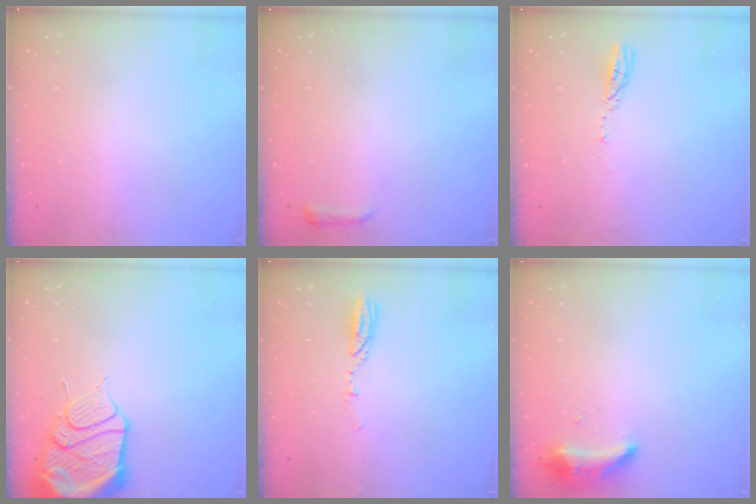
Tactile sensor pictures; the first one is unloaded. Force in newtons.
{"total": 3.0, "press": 2.9, "slide": 0.6}
{"total": 3.5, "press": 3.5, "slide": 0.3}
{"total": 17.2, "press": 17.1, "slide": 1.7}
{"total": 4.8, "press": 4.7, "slide": 1.0}
{"total": 18.6, "press": 10.8, "slide": 15.1}